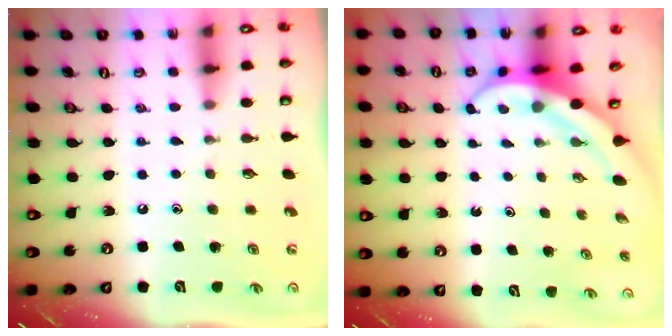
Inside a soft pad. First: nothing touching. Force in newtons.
{"total": 4.5, "press": 4.5, "slide": 0.4}